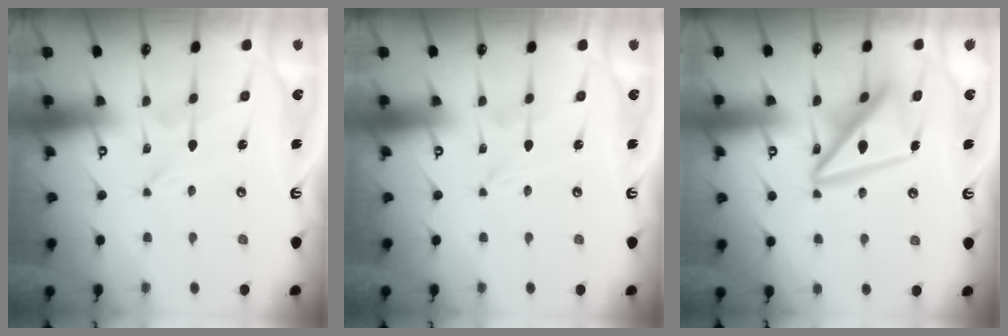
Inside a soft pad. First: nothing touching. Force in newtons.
{"total": 0.0}
{"total": 15.8, "press": 15.7, "slide": 1.6}